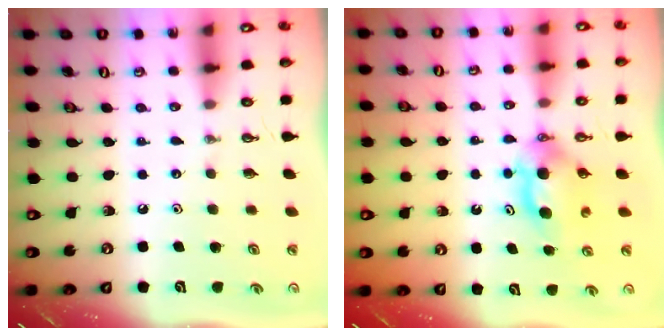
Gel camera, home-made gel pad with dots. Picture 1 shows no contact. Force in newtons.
{"total": 5.9, "press": 5.6, "slide": 1.9}